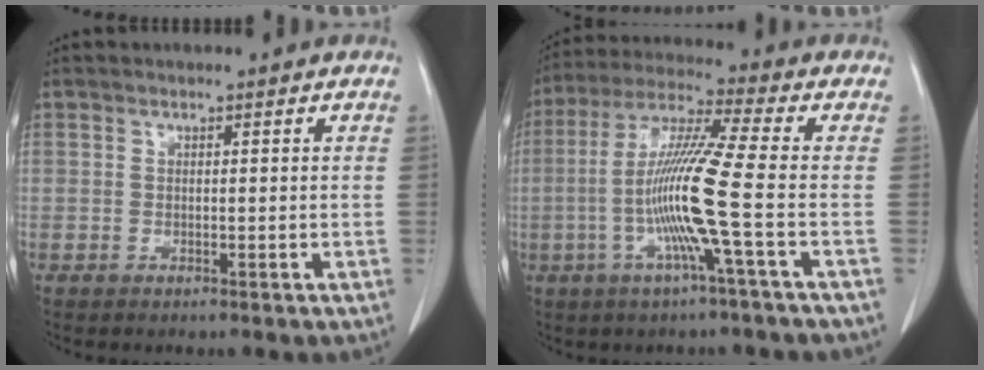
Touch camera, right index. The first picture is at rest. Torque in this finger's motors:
{"motor_torque": [2.07, -0.07, 1.05, 0.21]}